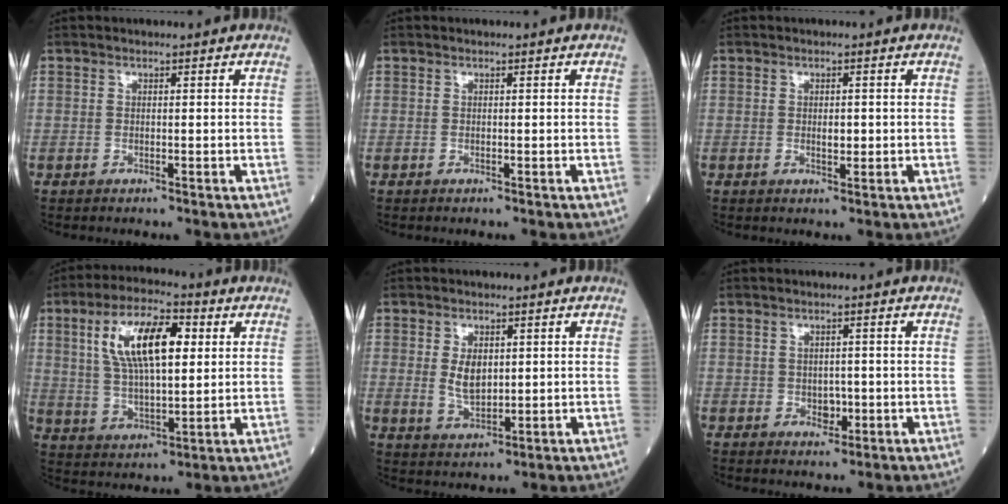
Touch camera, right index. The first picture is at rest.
{"total": 0.0}
{"total": 1.5, "force": [0.0, 0.7, 1.3], "torque": [-0.017, 0.000, 0.002]}
{"total": 13.2, "force": [3.9, 4.7, 11.8], "torque": [-0.227, 0.018, 0.070]}
{"total": 4.5, "force": [0.8, 2.5, 3.7], "torque": [-0.071, -0.002, 0.022]}
{"total": 2.1, "force": [-0.4, 1.6, 1.3], "torque": [-0.016, 0.002, -0.002]}